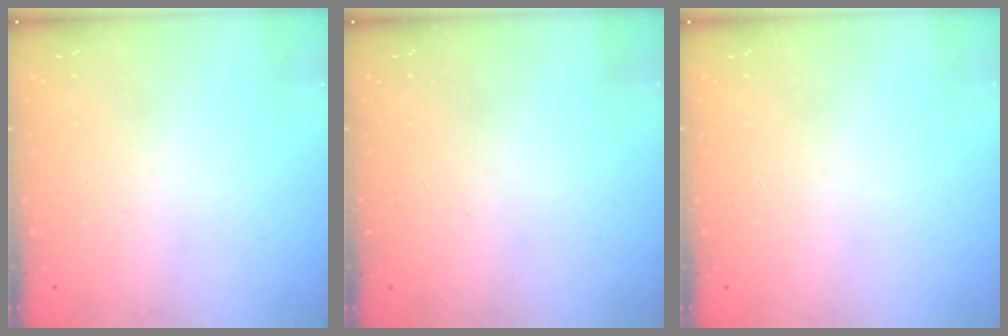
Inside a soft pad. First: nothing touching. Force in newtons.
{"total": 0.0}
{"total": 0.0}